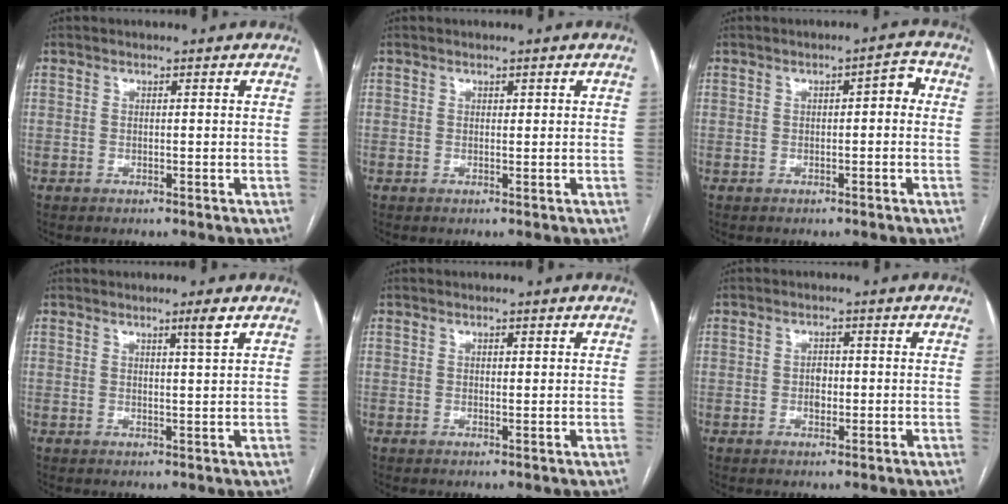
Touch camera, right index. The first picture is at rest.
{"total": 0.0}
{"total": 2.6, "force": [0.1, 1.0, 2.4], "torque": [-0.028, 0.017, -0.003]}
{"total": 2.0, "force": [1.1, -0.7, 1.5], "torque": [-0.027, -0.007, 0.021]}
{"total": 0.6, "force": [0.3, 0.3, 0.5], "torque": [-0.008, 0.000, 0.003]}
{"total": 2.0, "force": [-0.3, 1.4, 1.4], "torque": [-0.020, 0.005, -0.005]}